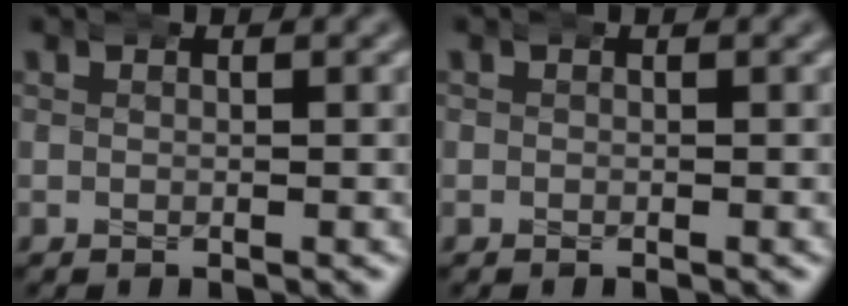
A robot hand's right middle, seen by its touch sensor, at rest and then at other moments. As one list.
[{"total": 0.5, "force": [-0.4, 0.4, 0.1], "torque": [-0.003, -0.005, -0.004]}]